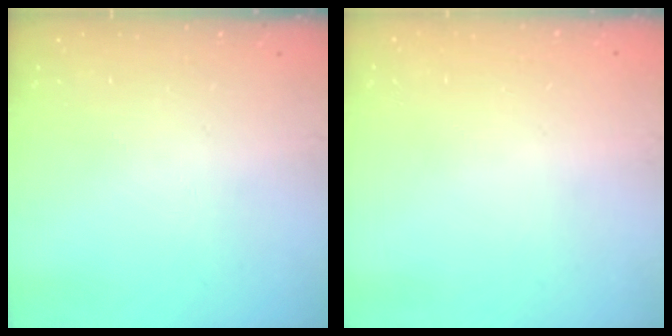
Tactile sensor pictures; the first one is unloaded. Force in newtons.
{"total": 0.0}